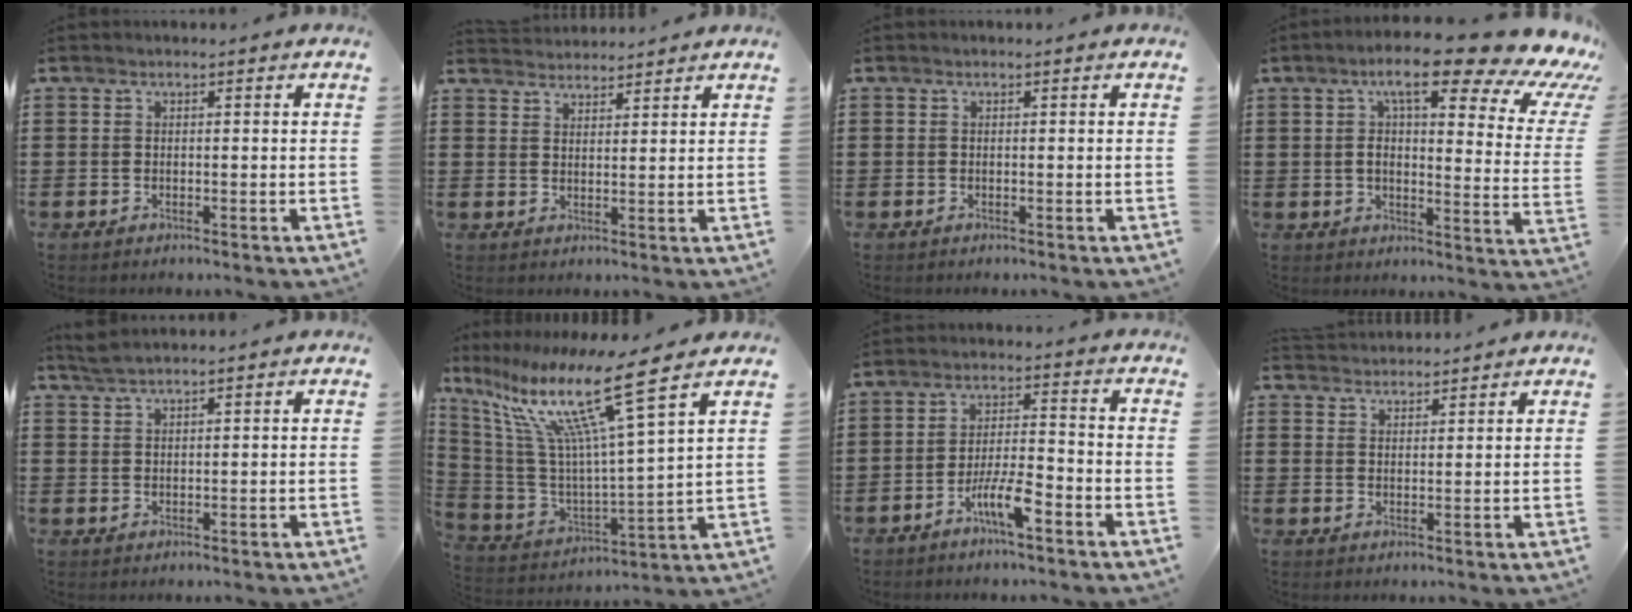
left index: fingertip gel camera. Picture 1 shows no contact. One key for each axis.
{"total": 2.7, "fx": 2.6, "fy": 0.1, "fz": -0.3, "tx": -0.001, "ty": -0.007, "tz": 0.051}
{"total": 0.0}
{"total": 12.3, "fx": 8.0, "fy": 2.3, "fz": 9.1, "tx": -0.155, "ty": -0.040, "tz": 0.122}
{"total": 1.9, "fx": 1.7, "fy": 0.0, "fz": 0.9, "tx": -0.021, "ty": 0.001, "tz": 0.033}
{"total": 15.8, "fx": 10.3, "fy": 0.8, "fz": 12.0, "tx": -0.268, "ty": -0.063, "tz": 0.161}
{"total": 6.6, "fx": -3.9, "fy": 1.4, "fz": 5.1, "tx": -0.111, "ty": -0.001, "tz": -0.076}
{"total": 2.5, "fx": 2.5, "fy": 0.0, "fz": -0.3, "tx": -0.002, "ty": -0.006, "tz": 0.050}